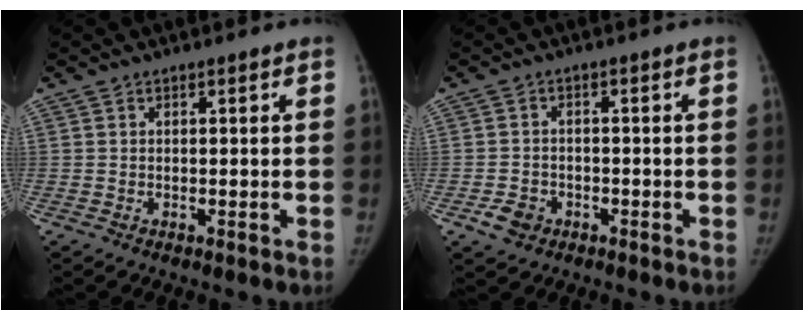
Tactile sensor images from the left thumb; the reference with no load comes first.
{"total": 3.9, "force": [-2.0, 3.0, 1.4], "torque": [-0.019, 0.014, -0.029]}